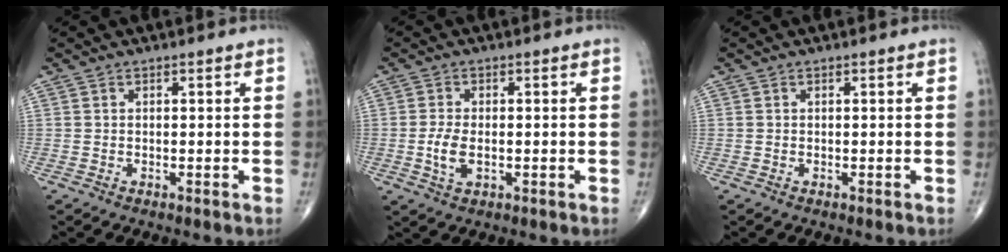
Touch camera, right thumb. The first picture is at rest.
{"total": 4.2, "force": [-0.7, 2.2, 3.5], "torque": [-0.074, -0.004, -0.013]}
{"total": 0.0}